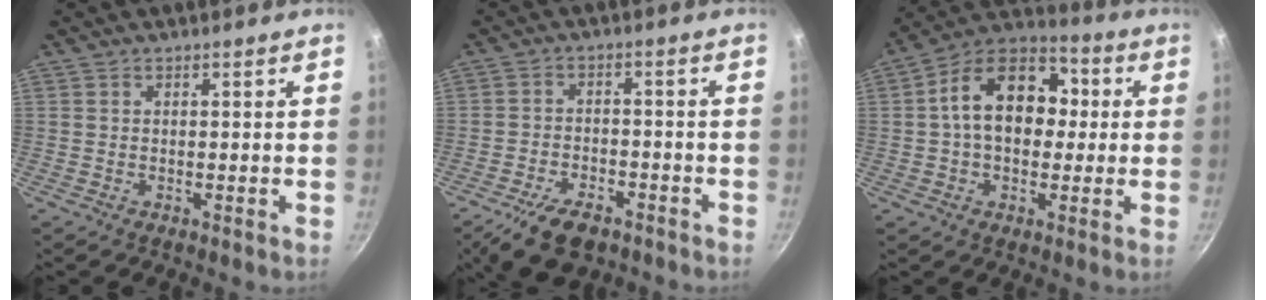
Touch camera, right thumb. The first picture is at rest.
{"total": 9.8, "force": [-6.4, 4.8, 5.6], "torque": [-0.095, 0.028, -0.108]}
{"total": 16.4, "force": [1.6, 11.5, 11.6], "torque": [-0.145, 0.033, 0.004]}